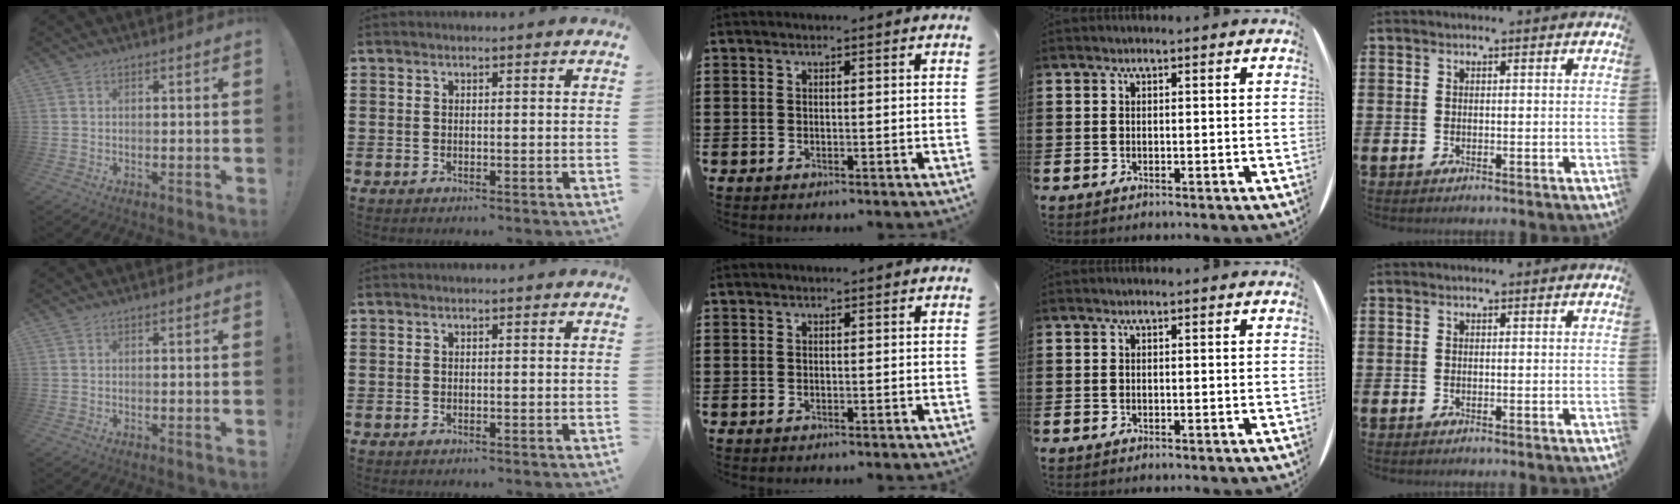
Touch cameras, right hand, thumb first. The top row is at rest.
{}